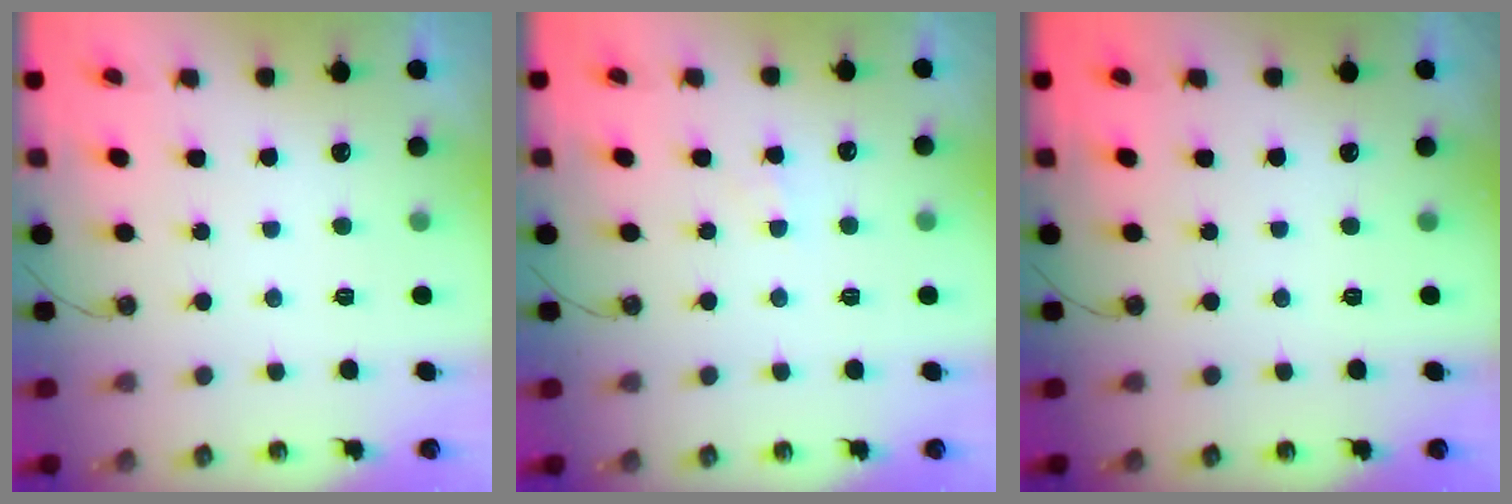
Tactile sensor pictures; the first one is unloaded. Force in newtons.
{"total": 2.9, "press": 2.9, "slide": 0.5}
{"total": 0.0}